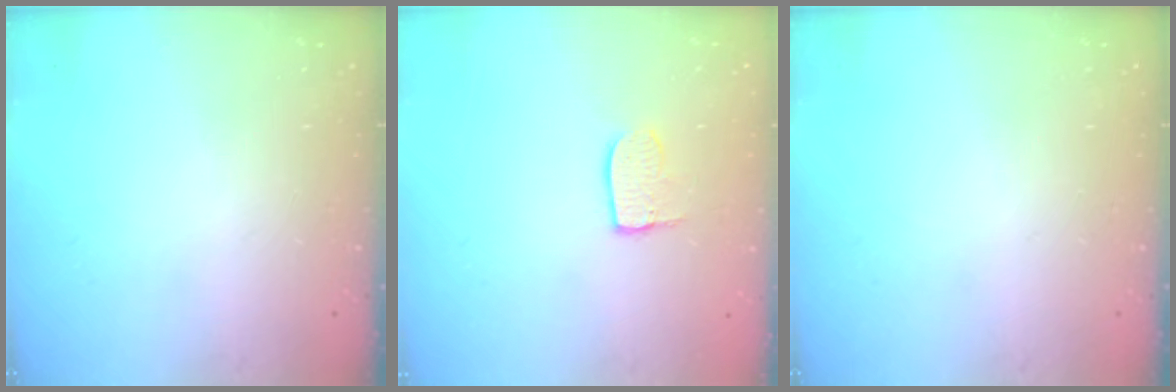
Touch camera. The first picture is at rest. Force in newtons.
{"total": 5.9, "press": 5.9, "slide": 0.2}
{"total": 0.0}